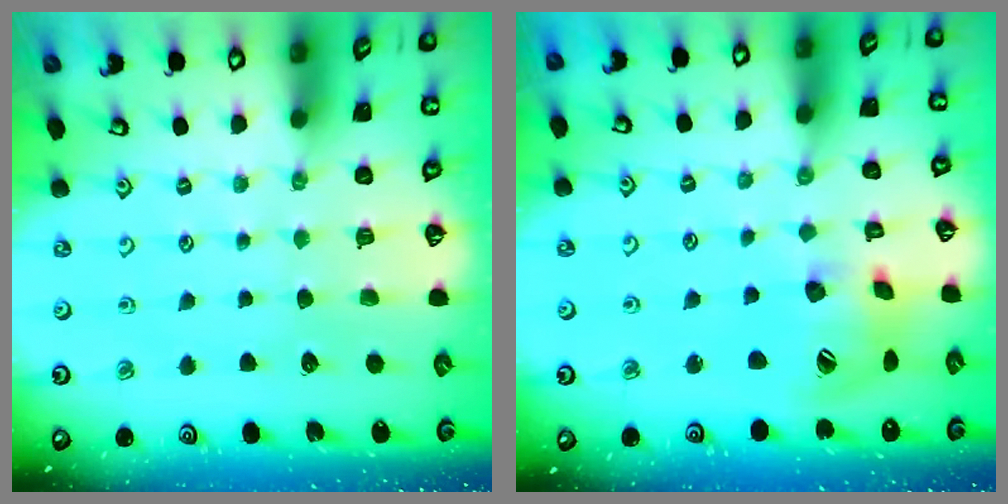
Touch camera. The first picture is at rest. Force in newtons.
{"total": 16.4, "press": 16.3, "slide": 2.2}